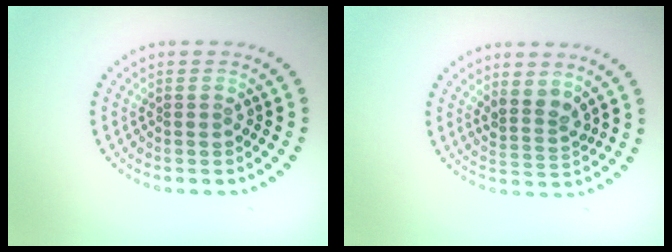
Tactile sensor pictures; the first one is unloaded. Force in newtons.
{"total": 2.5, "press": 2.0, "slide": 1.5}